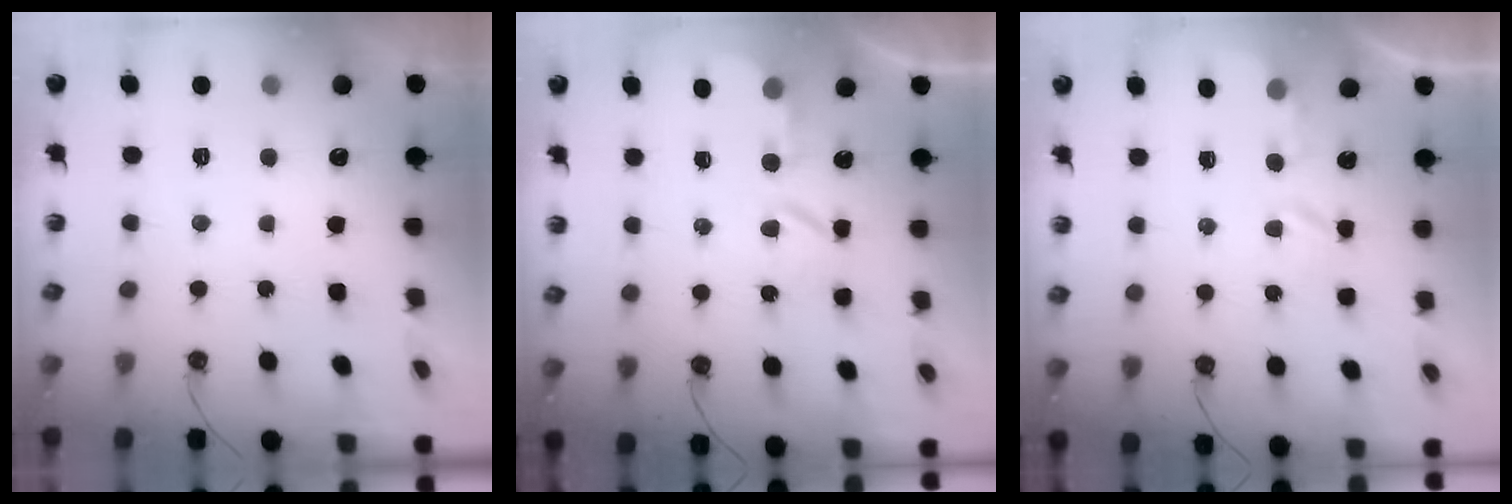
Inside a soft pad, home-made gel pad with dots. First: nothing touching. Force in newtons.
{"total": 3.5, "press": 3.4, "slide": 0.5}
{"total": 2.7, "press": 2.7, "slide": 0.5}